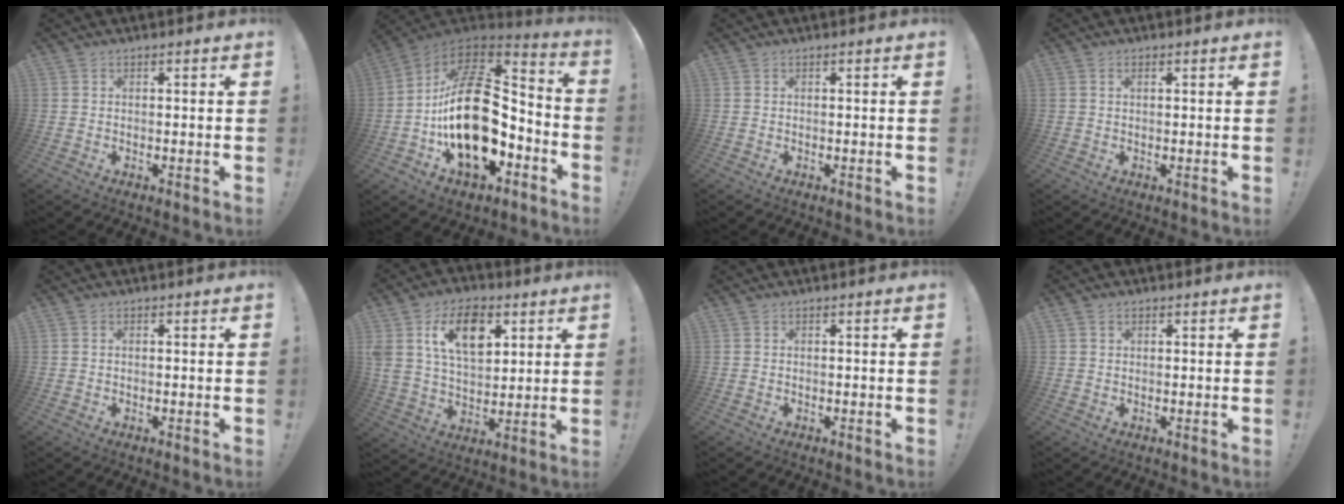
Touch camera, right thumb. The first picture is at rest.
{"total": 27.7, "force": [-2.5, 17.2, 21.5], "torque": [-0.384, 0.026, -0.023]}
{"total": 0.0}
{"total": 1.0, "force": [0.4, 0.5, 0.8], "torque": [-0.021, 0.005, 0.009]}
{"total": 0.0}
{"total": 15.9, "force": [6.9, 10.1, 10.2], "torque": [-0.176, -0.013, 0.125]}
{"total": 0.0}
{"total": 0.8, "force": [0.5, 0.6, 0.2], "torque": [0.000, 0.000, 0.010]}